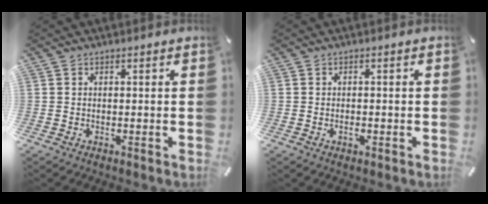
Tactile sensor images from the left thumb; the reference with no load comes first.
{"total": 1.4, "force": [-0.5, 0.8, 1.1], "torque": [-0.021, 0.001, -0.009]}